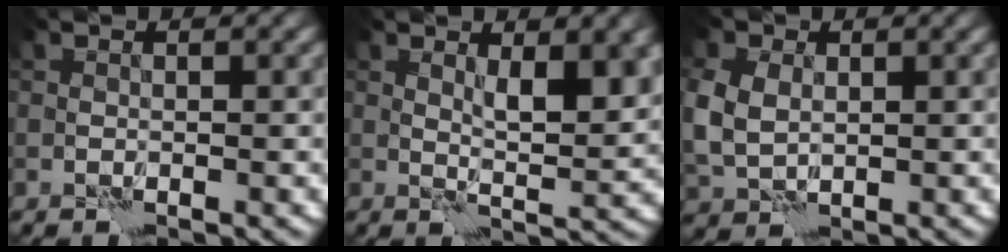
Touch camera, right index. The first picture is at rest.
{"total": 4.2, "force": [1.7, 1.2, 3.6], "torque": [-0.058, -0.005, 0.033]}
{"total": 4.4, "force": [0.8, 3.3, 2.8], "torque": [-0.085, -0.003, 0.021]}